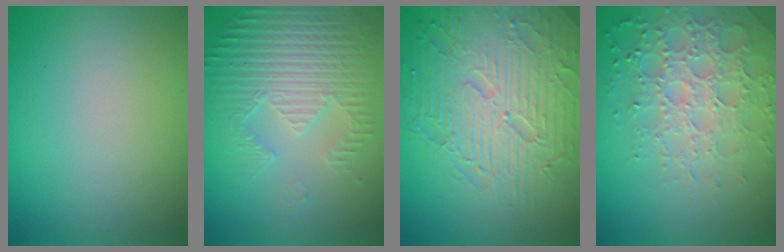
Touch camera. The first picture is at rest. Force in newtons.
{"total": 3.9, "press": 3.6, "slide": 1.5}
{"total": 9.0, "press": 6.4, "slide": 6.3}
{"total": 4.6, "press": 4.4, "slide": 1.2}